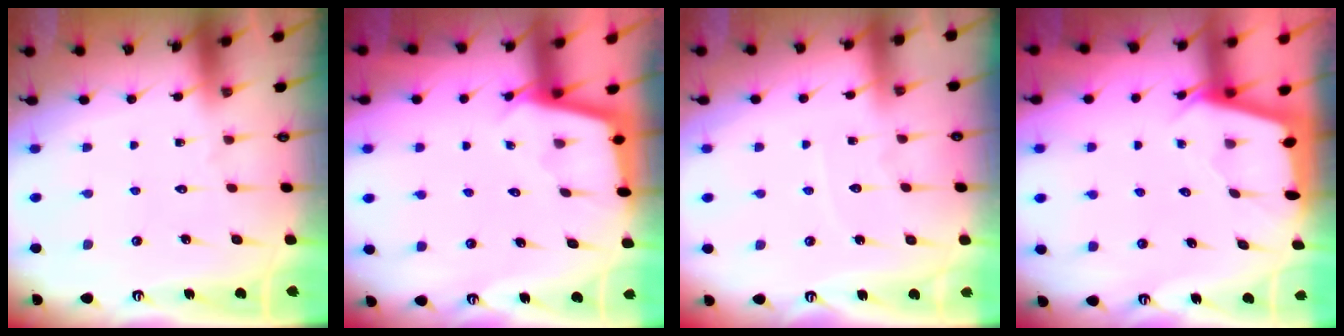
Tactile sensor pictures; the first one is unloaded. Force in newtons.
{"total": 2.2, "press": 2.2, "slide": 0.2}
{"total": 3.4, "press": 3.4, "slide": 0.5}
{"total": 2.0, "press": 2.0, "slide": 0.3}